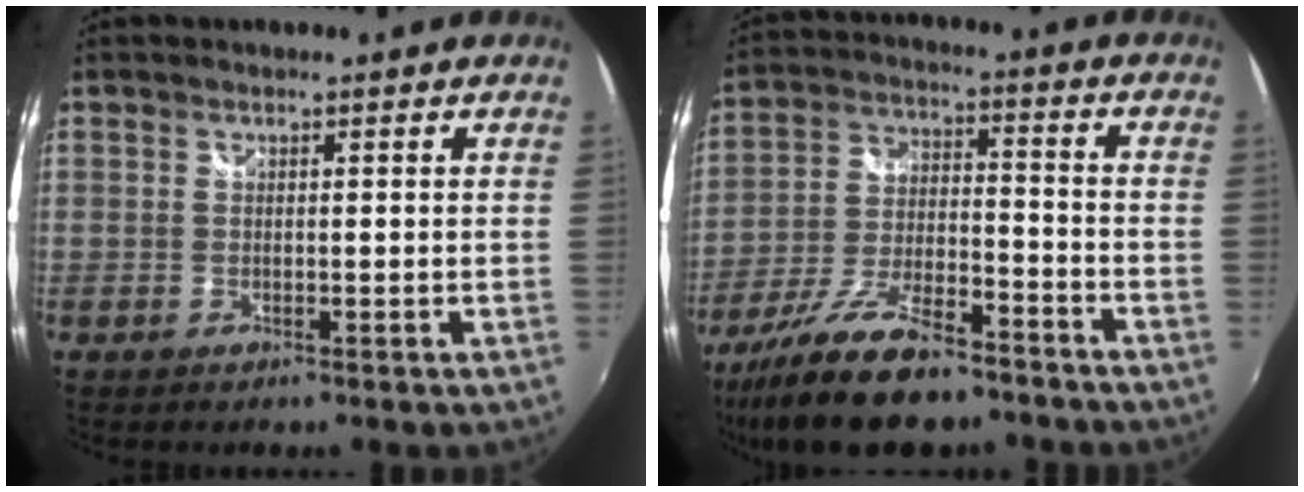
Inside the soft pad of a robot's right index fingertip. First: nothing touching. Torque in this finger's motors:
{"motor_torque": [1.14, -1.00, 0.58, 0.15]}